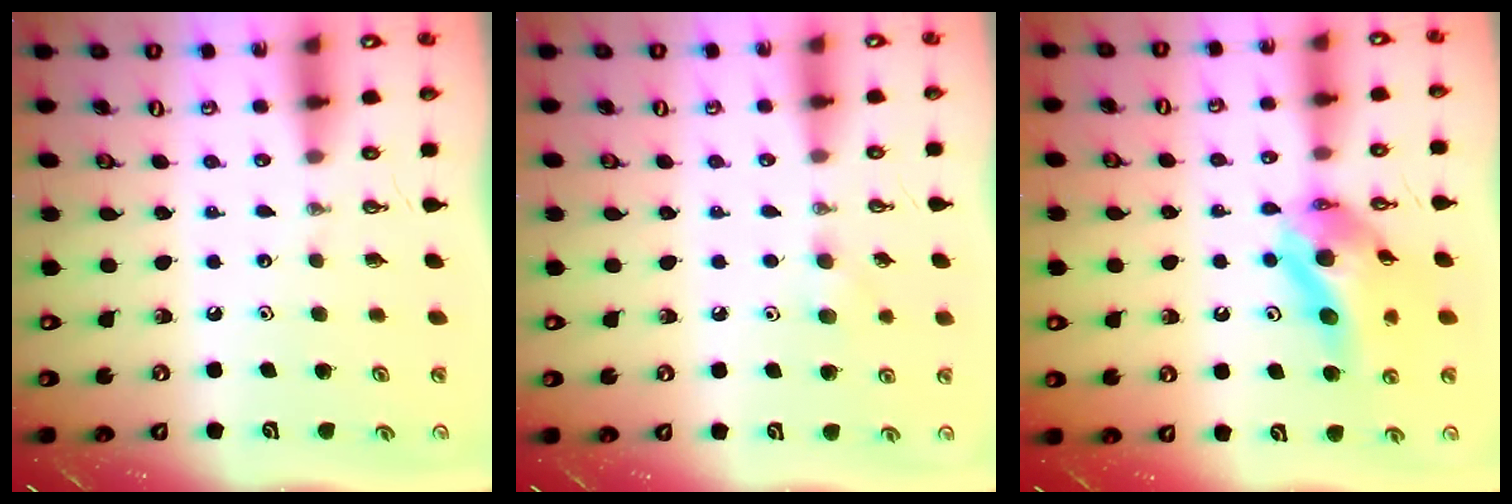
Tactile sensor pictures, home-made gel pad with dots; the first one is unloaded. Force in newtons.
{"total": 5.4, "press": 5.4, "slide": 0.7}
{"total": 13.3, "press": 13.2, "slide": 1.5}